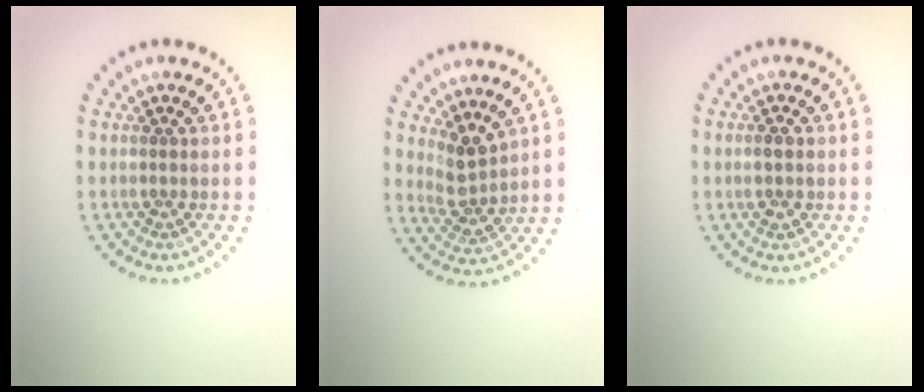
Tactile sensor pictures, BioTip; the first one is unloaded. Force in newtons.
{"total": 2.6, "press": 1.9, "slide": 1.7}
{"total": 1.3, "press": 1.3, "slide": 0.3}